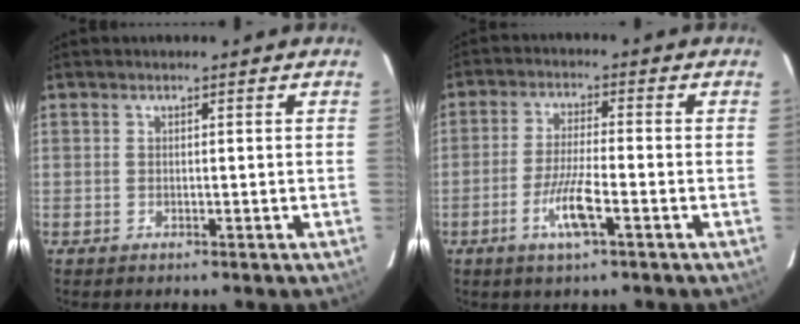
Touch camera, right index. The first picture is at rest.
{"total": 6.6, "force": [-2.9, 0.5, 5.9], "torque": [-0.115, -0.007, -0.053]}